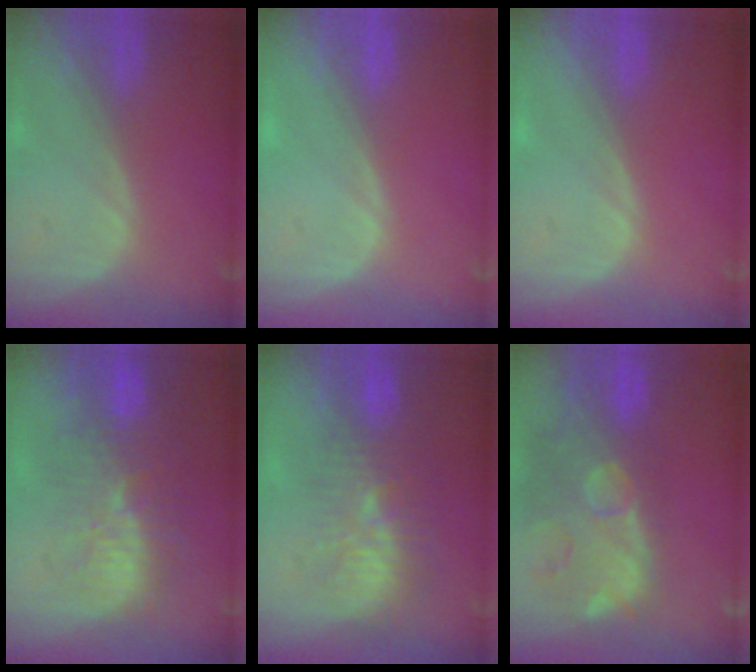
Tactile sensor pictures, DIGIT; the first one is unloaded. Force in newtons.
{"total": 0.0}
{"total": 0.0}
{"total": 11.3, "press": 9.9, "slide": 5.5}
{"total": 9.7, "press": 9.1, "slide": 3.6}
{"total": 14.6, "press": 11.8, "slide": 8.6}